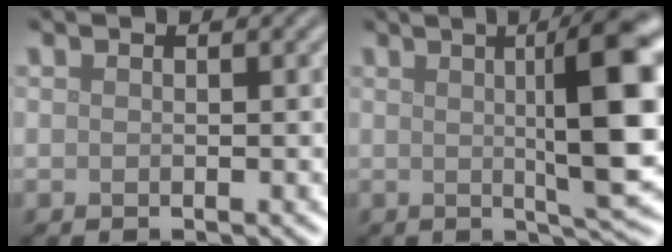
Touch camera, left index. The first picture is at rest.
{"total": 9.5, "force": [1.2, 1.6, 9.3], "torque": [-0.112, 0.010, 0.019]}